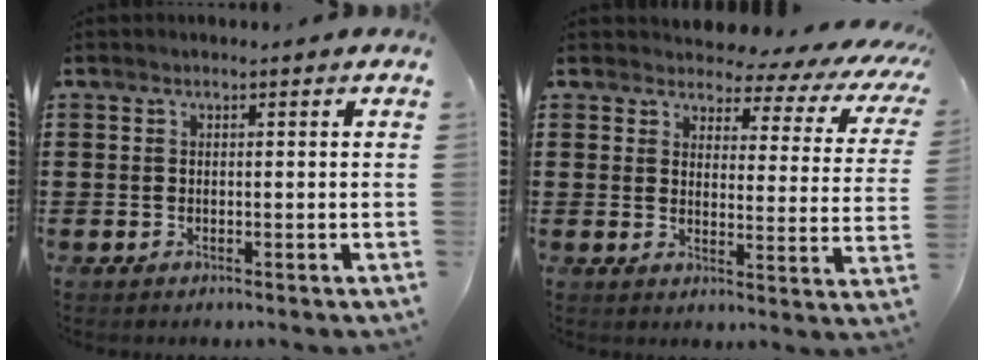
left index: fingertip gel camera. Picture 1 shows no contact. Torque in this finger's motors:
{"motor_torque": [2.14, 0.00, 0.16, -0.05]}